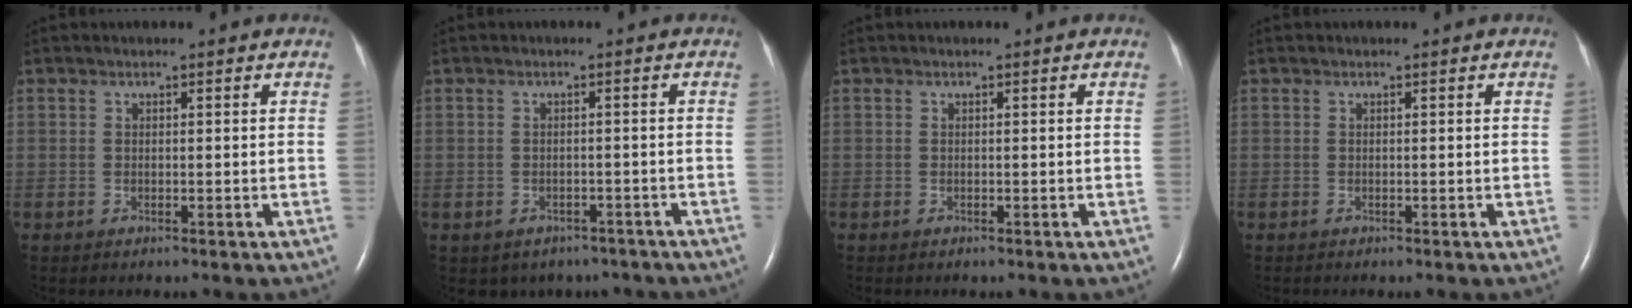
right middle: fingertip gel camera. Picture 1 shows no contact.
{"total": 6.1, "force": [-4.8, 3.7, 0.9], "torque": [-0.006, 0.015, -0.051]}
{"total": 0.0}
{"total": 0.0}